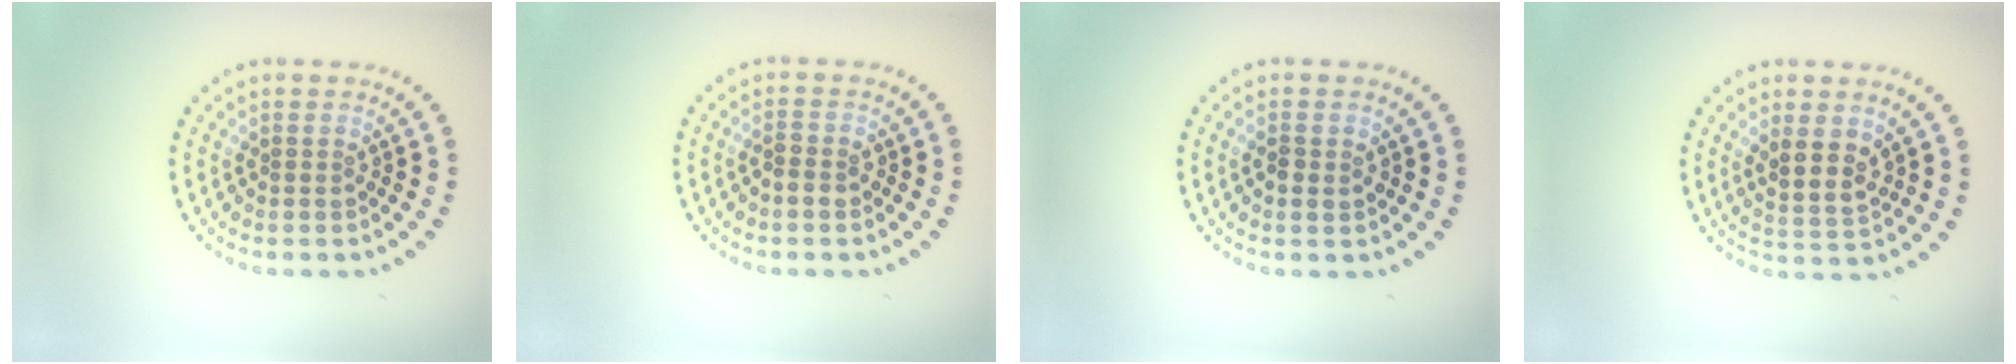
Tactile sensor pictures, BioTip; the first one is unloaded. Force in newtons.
{"total": 1.4, "press": 1.3, "slide": 0.5}
{"total": 1.2, "press": 1.2, "slide": 0.0}
{"total": 2.9, "press": 2.5, "slide": 1.4}